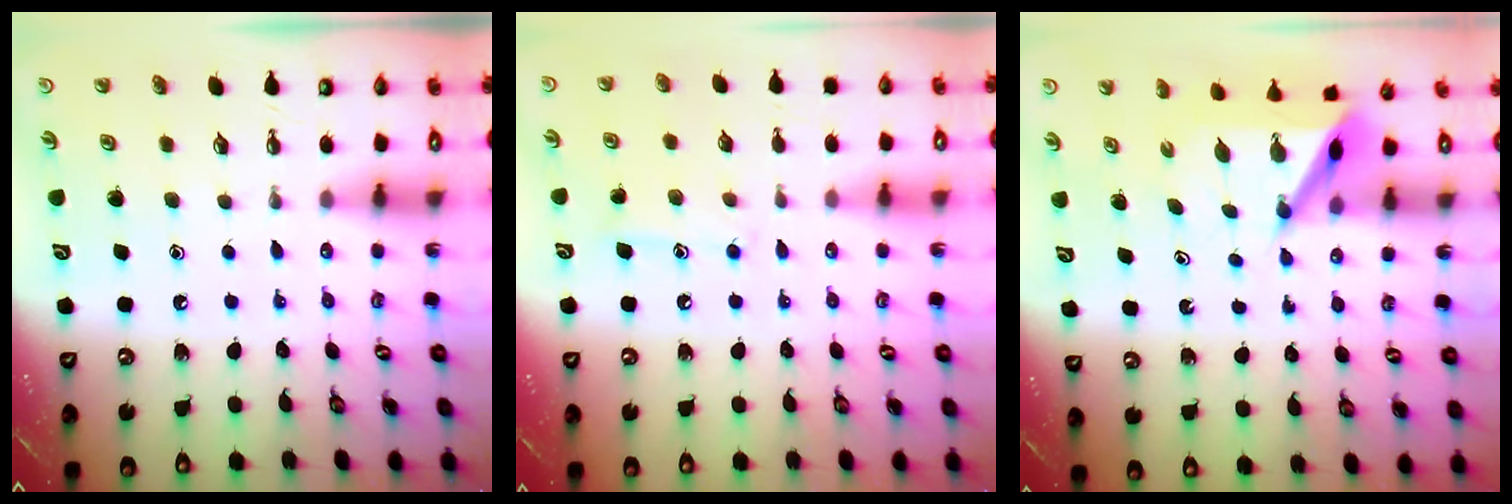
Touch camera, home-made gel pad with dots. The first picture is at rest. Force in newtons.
{"total": 7.9, "press": 7.9, "slide": 0.6}
{"total": 6.6, "press": 6.6, "slide": 0.4}